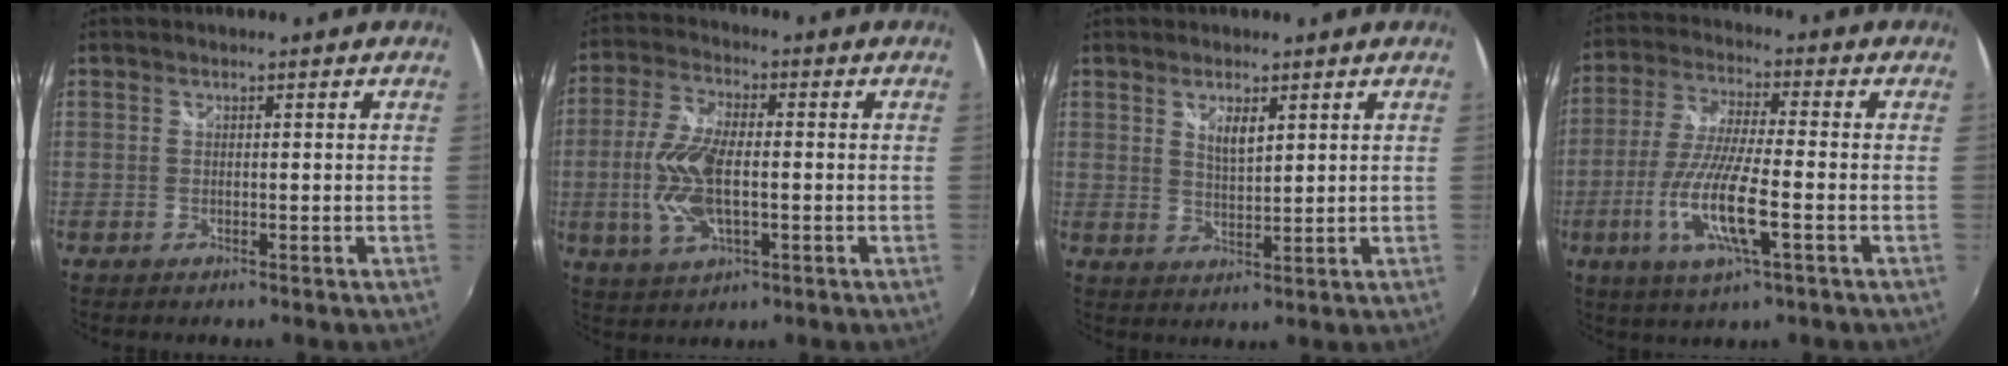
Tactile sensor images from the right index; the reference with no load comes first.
{"total": 11.4, "force": [-1.5, 5.0, 10.1], "torque": [-0.219, 0.001, -0.029]}
{"total": 3.8, "force": [1.8, 1.5, 3.0], "torque": [-0.048, -0.004, 0.031]}
{"total": 13.1, "force": [-4.2, 2.3, 12.2], "torque": [-0.254, -0.017, -0.080]}